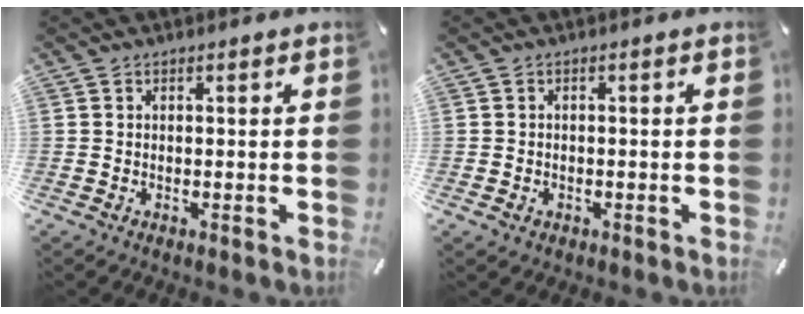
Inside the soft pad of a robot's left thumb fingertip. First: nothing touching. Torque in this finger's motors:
{"motor_torque": [-0.27, -0.31, 0.21, 0.09, 0.05]}